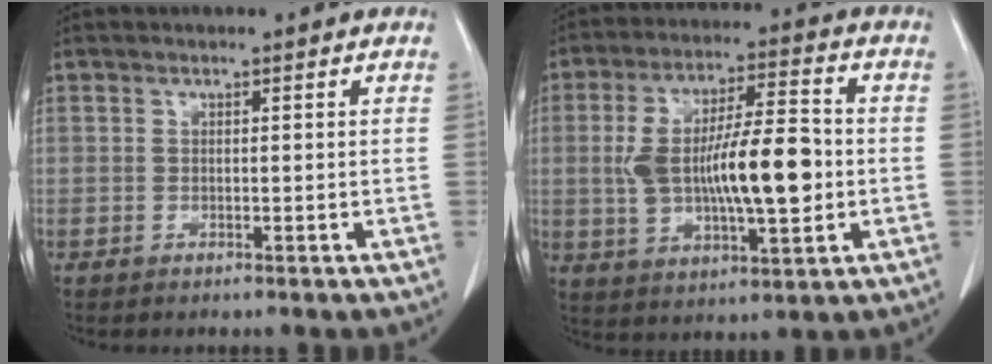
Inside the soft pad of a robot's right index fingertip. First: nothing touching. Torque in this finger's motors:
{"motor_torque": [0.72, -0.03, 0.59, 0.21]}